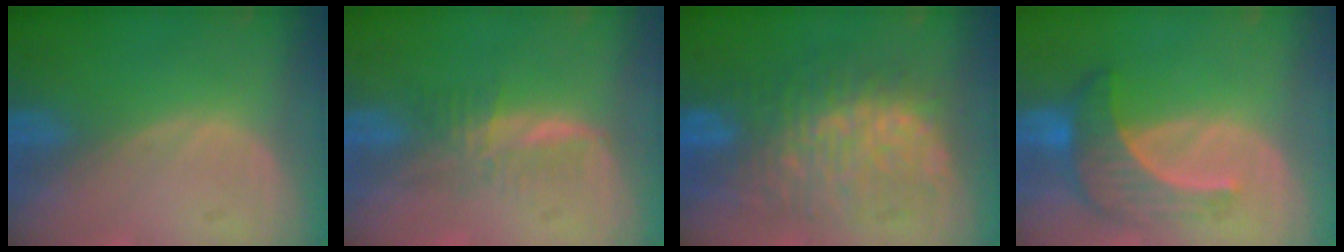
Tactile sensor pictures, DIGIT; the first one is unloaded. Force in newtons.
{"total": 3.4, "press": 3.4, "slide": 0.6}
{"total": 11.9, "press": 11.8, "slide": 1.5}
{"total": 7.3, "press": 6.8, "slide": 2.7}